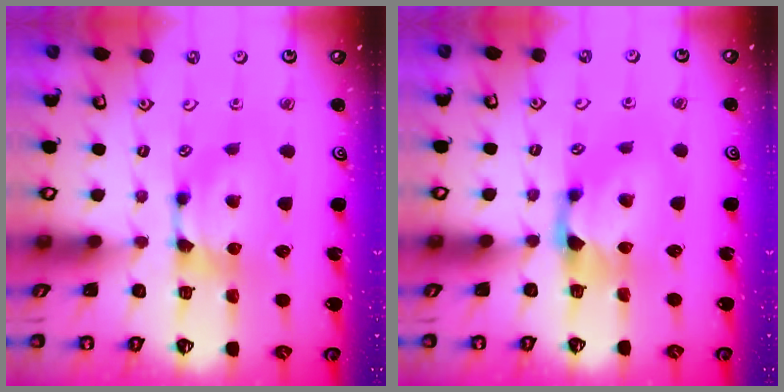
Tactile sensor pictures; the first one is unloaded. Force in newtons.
{"total": 1.3, "press": 0.4, "slide": 1.2}